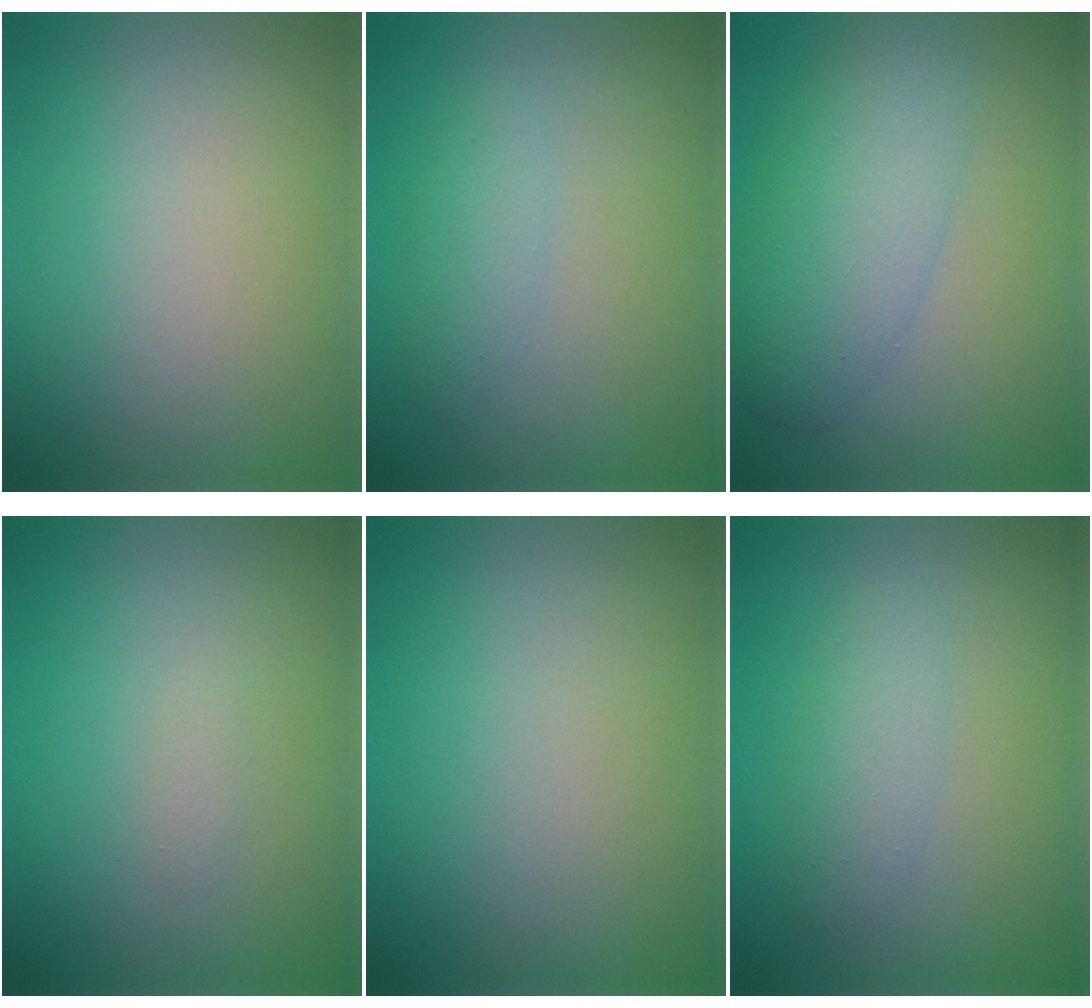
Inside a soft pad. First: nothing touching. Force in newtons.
{"total": 1.6, "press": 1.6, "slide": 0.0}
{"total": 5.8, "press": 5.7, "slide": 0.2}
{"total": 0.6, "press": 0.6, "slide": 0.0}
{"total": 0.0}
{"total": 2.2, "press": 2.2, "slide": 0.1}